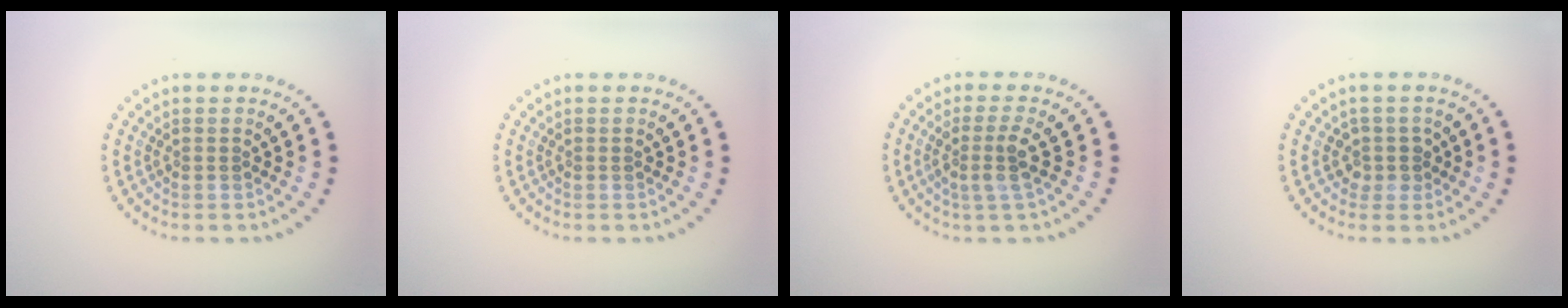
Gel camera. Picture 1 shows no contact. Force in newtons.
{"total": 0.0}
{"total": 2.7, "press": 2.0, "slide": 1.8}
{"total": 1.7, "press": 1.3, "slide": 1.0}